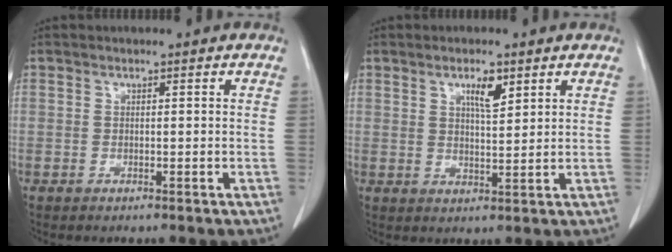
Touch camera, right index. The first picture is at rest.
{"total": 4.1, "force": [2.3, 1.0, 3.3], "torque": [-0.057, -0.002, 0.039]}